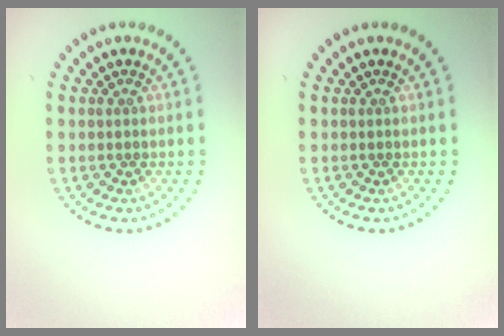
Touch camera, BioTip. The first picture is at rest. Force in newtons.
{"total": 0.0}